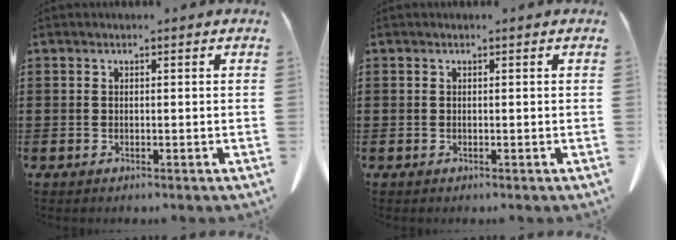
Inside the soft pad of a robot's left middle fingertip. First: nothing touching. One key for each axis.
{"total": 0.0}